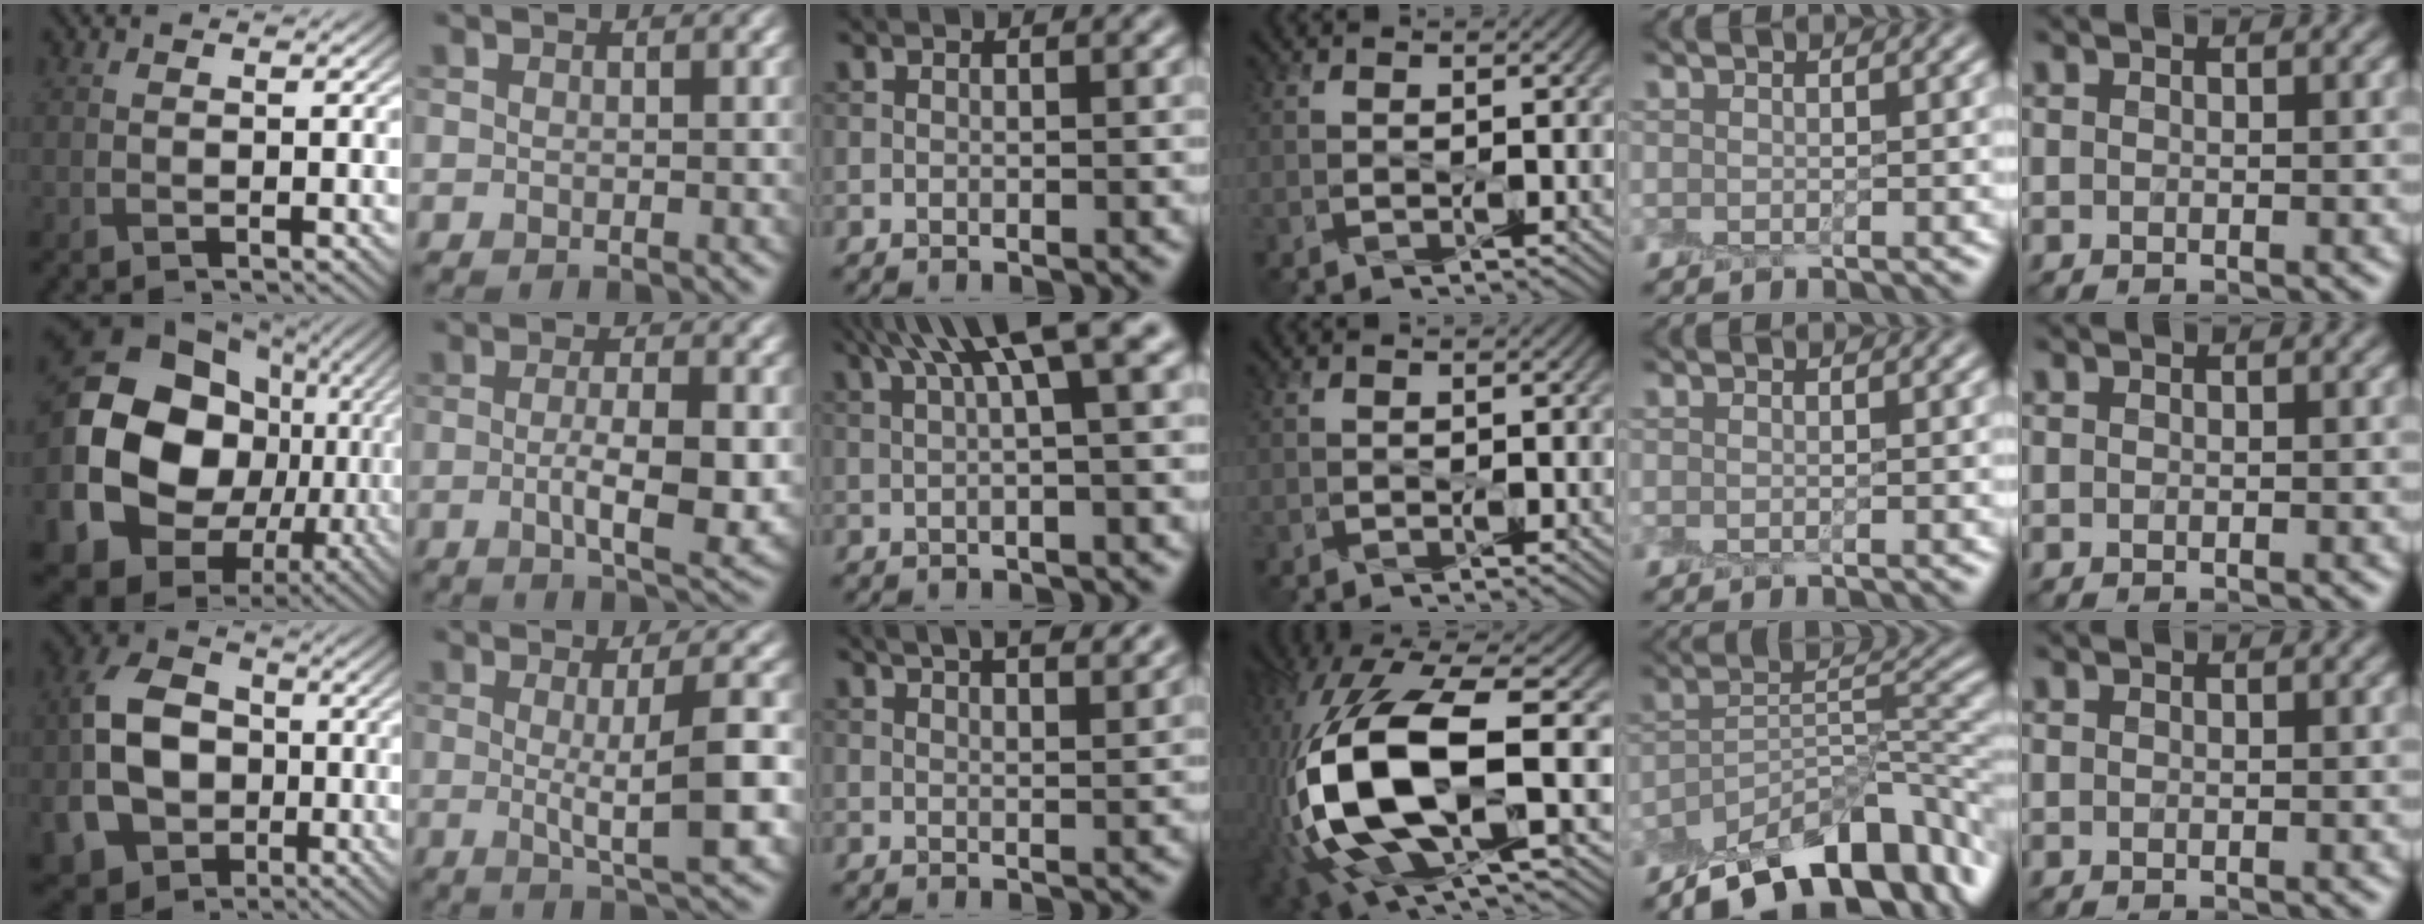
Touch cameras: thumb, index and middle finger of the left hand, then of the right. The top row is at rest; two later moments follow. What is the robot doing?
{"motion": "peel", "object": "plastic screen protector"}